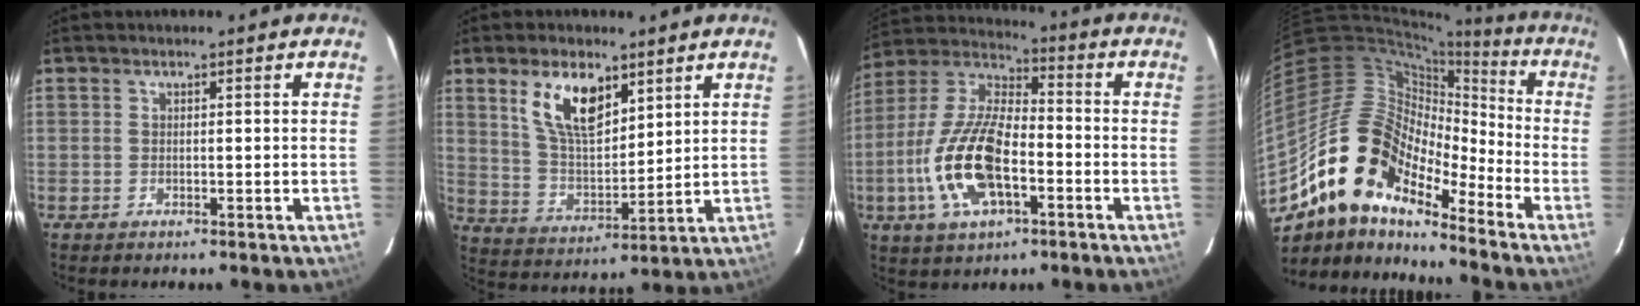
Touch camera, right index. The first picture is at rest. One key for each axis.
{"total": 11.6, "fx": 6.3, "fy": 5.3, "fz": 8.2, "tx": -0.151, "ty": 0.008, "tz": 0.130}
{"total": 17.1, "fx": -5.2, "fy": 7.5, "fz": 14.5, "tx": -0.308, "ty": -0.001, "tz": -0.099}
{"total": 17.2, "fx": -12.2, "fy": 7.1, "fz": 9.8, "tx": -0.167, "ty": -0.001, "tz": -0.246}